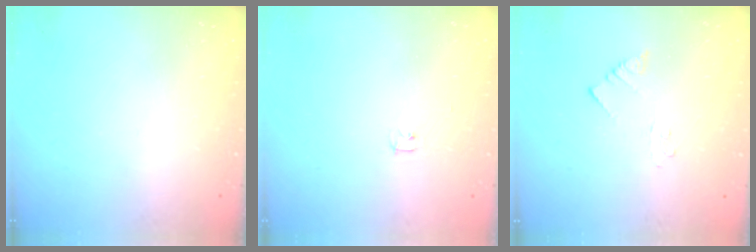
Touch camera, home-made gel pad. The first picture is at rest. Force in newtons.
{"total": 2.4, "press": 2.3, "slide": 0.4}
{"total": 2.1, "press": 2.1, "slide": 0.3}